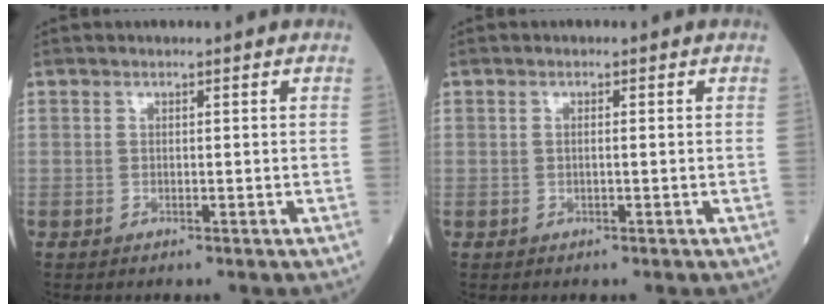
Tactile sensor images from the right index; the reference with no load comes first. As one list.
[{"total": 0.6, "force": [0.0, 0.0, 0.6], "torque": [-0.013, 0.000, -0.001]}]